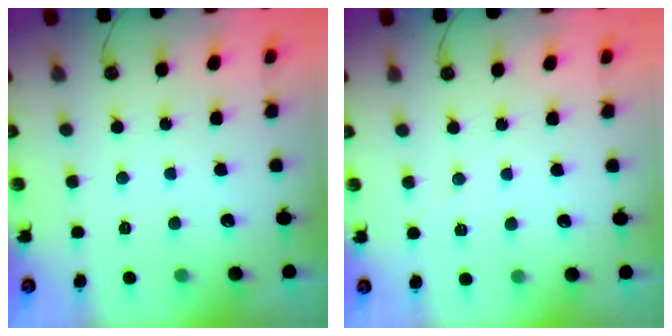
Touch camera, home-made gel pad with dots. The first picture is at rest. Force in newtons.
{"total": 4.4, "press": 4.1, "slide": 1.6}